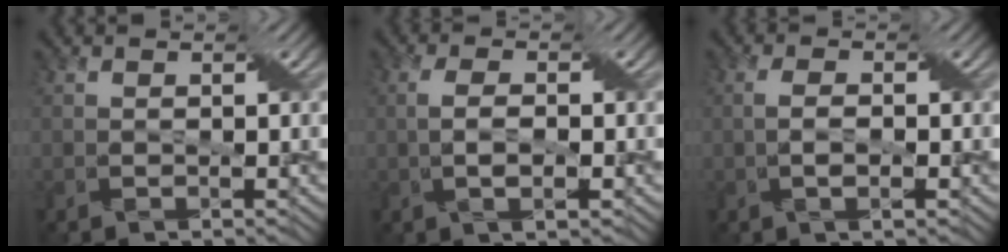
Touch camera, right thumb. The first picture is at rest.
{"total": 2.4, "force": [-0.1, 0.7, 2.3], "torque": [-0.057, 0.000, -0.006]}
{"total": 1.5, "force": [0.0, 0.4, 1.5], "torque": [-0.038, -0.001, -0.003]}